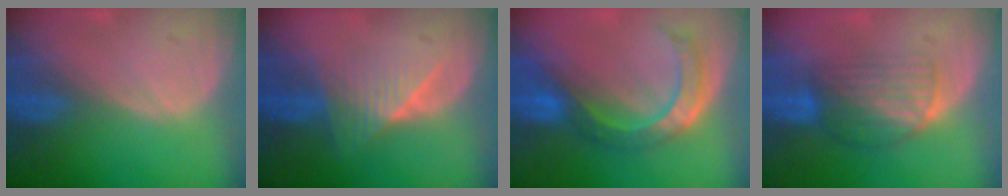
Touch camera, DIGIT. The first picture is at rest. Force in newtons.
{"total": 6.2, "press": 5.4, "slide": 3.0}
{"total": 7.1, "press": 6.8, "slide": 2.0}
{"total": 6.8, "press": 6.0, "slide": 3.2}